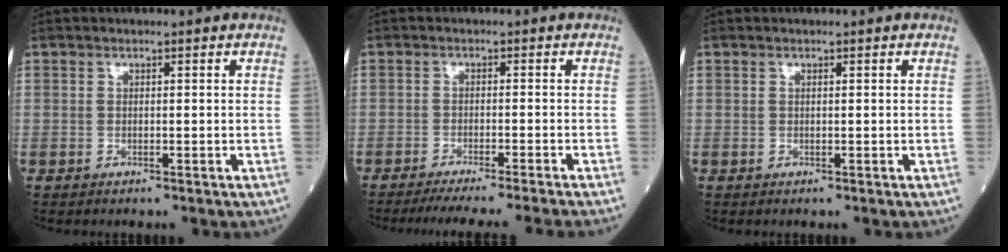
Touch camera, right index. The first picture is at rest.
{"total": 12.4, "force": [-11.1, -1.8, 5.2], "torque": [-0.045, -0.032, -0.156]}
{"total": 0.0}